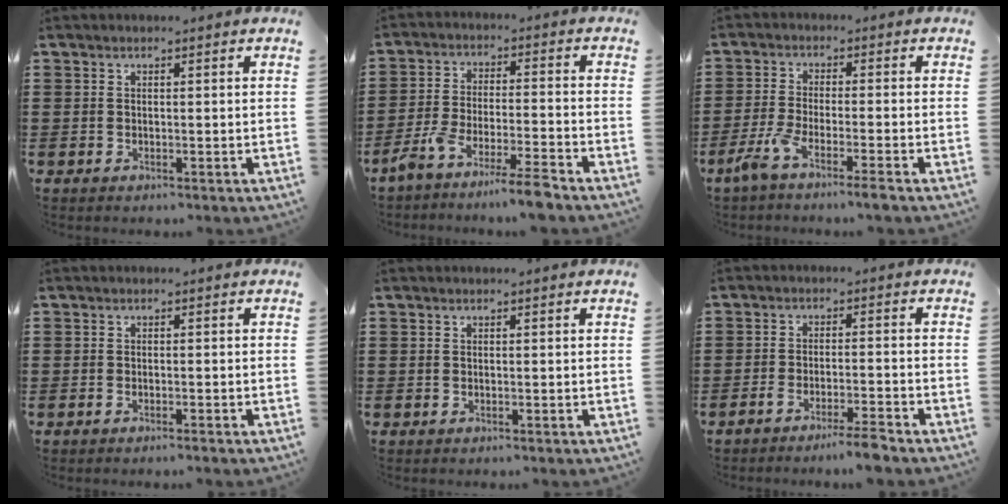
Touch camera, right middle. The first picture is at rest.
{"total": 7.0, "force": [-6.3, -0.5, 3.2], "torque": [-0.068, -0.015, -0.123]}
{"total": 5.1, "force": [-3.8, -0.1, 3.4], "torque": [-0.083, -0.016, -0.075]}
{"total": 0.6, "force": [-0.5, 0.0, 0.3], "torque": [-0.007, -0.001, -0.011]}
{"total": 0.0}
{"total": 3.9, "force": [-3.4, -0.2, 1.9], "torque": [-0.030, -0.001, -0.064]}